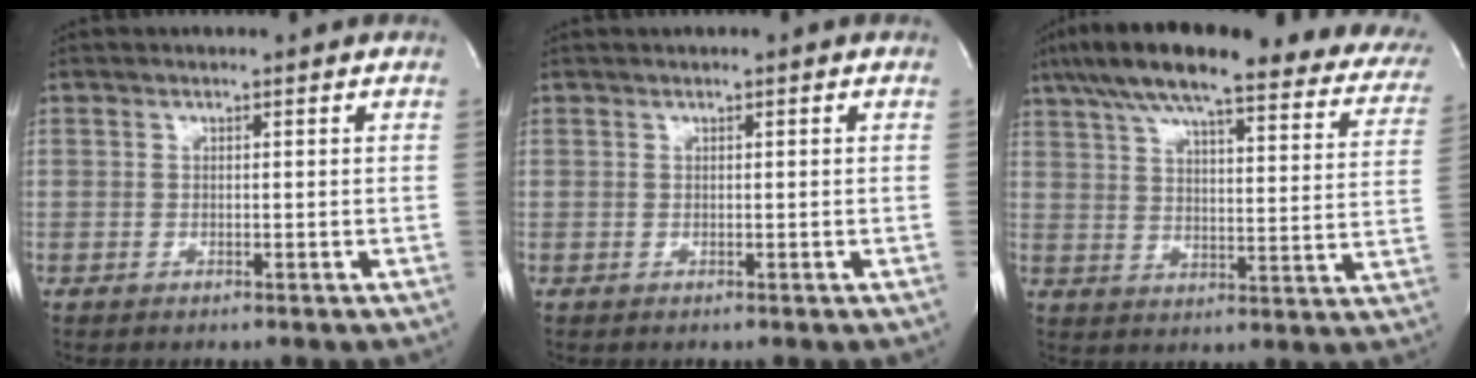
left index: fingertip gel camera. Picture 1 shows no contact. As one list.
[{"total": 0.0}, {"total": 29.6, "force": [23.2, 6.8, 17.1], "torque": [-0.249, 0.016, 0.287]}]